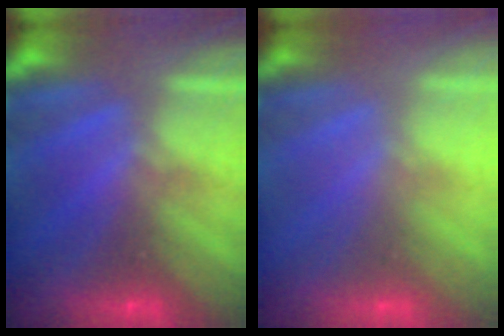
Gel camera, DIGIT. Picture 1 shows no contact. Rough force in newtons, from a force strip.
{"total": 2.9}